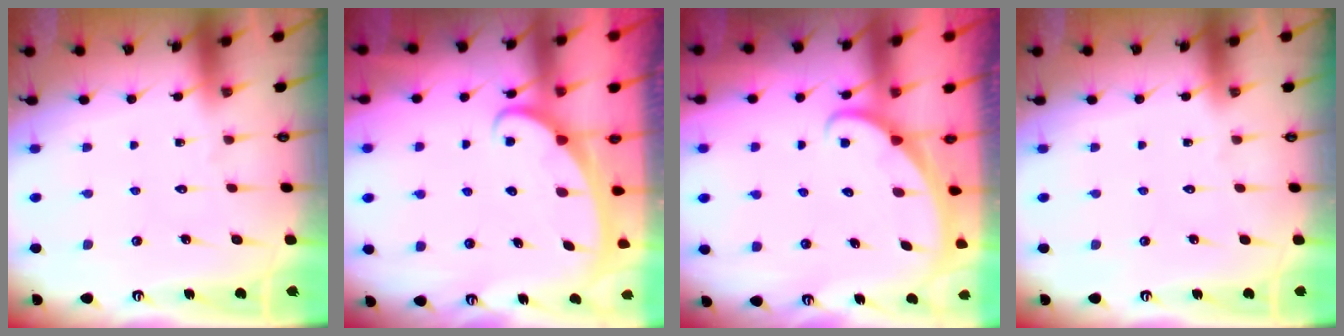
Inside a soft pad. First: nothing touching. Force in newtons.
{"total": 2.6, "press": 2.6, "slide": 0.3}
{"total": 1.6, "press": 1.6, "slide": 0.0}
{"total": 0.0}